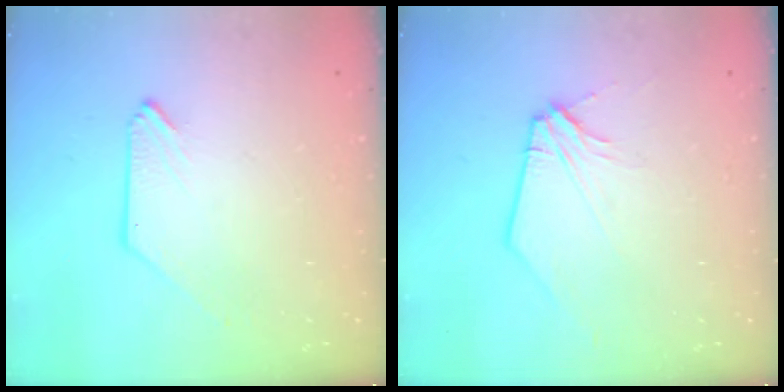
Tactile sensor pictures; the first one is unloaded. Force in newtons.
{"total": 2.9, "press": 2.8, "slide": 0.5}